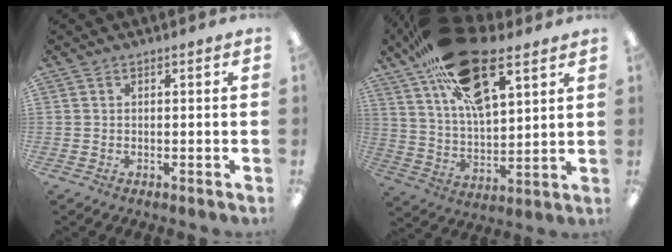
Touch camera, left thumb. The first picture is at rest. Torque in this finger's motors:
{"motor_torque": [2.21, -1.70, 2.36, -0.41, 0.37]}